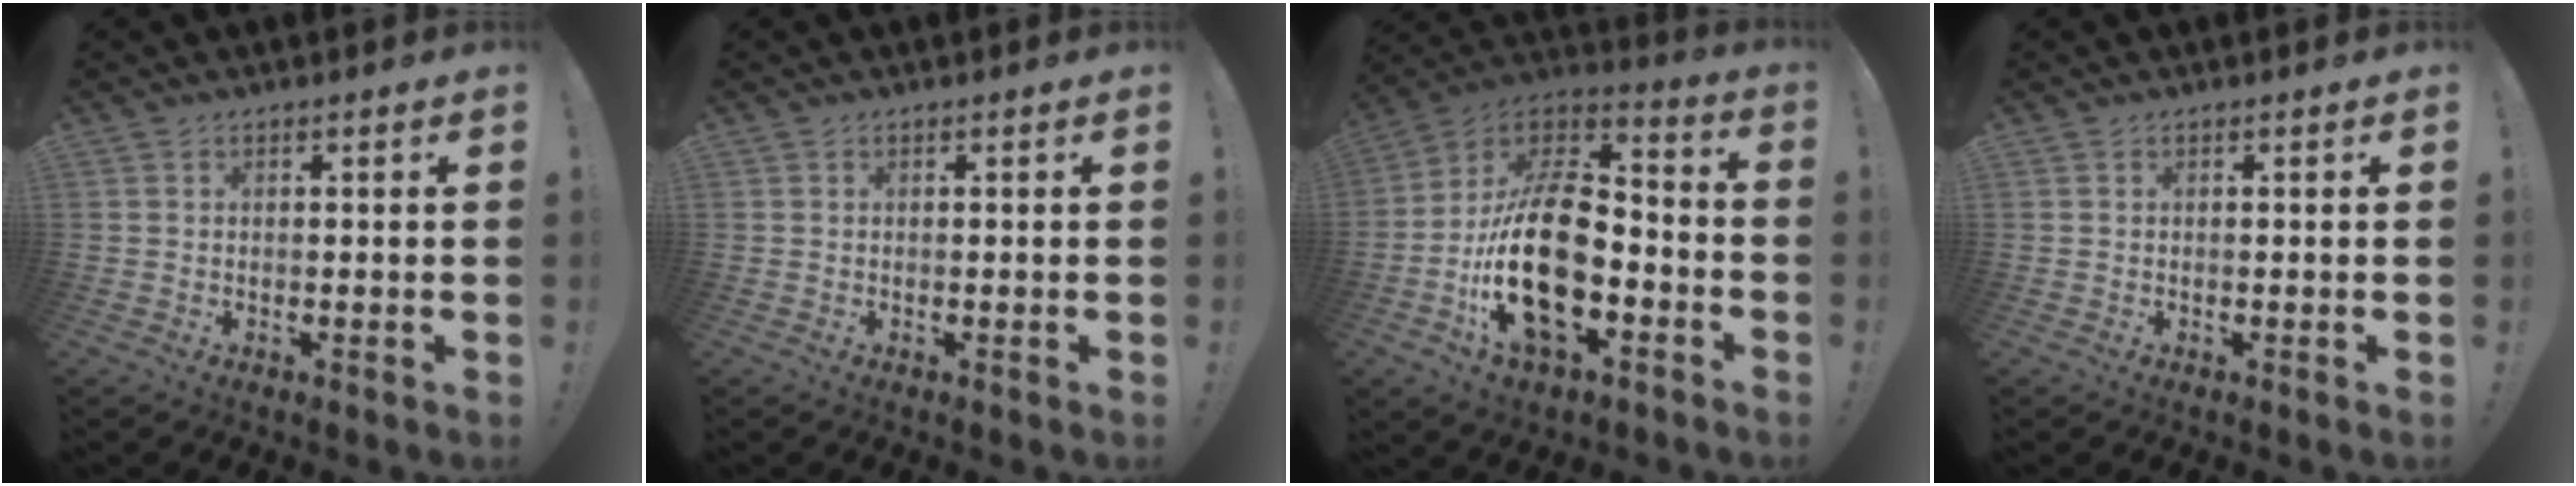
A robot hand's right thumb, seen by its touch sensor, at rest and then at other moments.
{"total": 0.0}
{"total": 25.2, "force": [-6.1, 13.9, 20.2], "torque": [-0.390, 0.032, -0.098]}
{"total": 0.0}